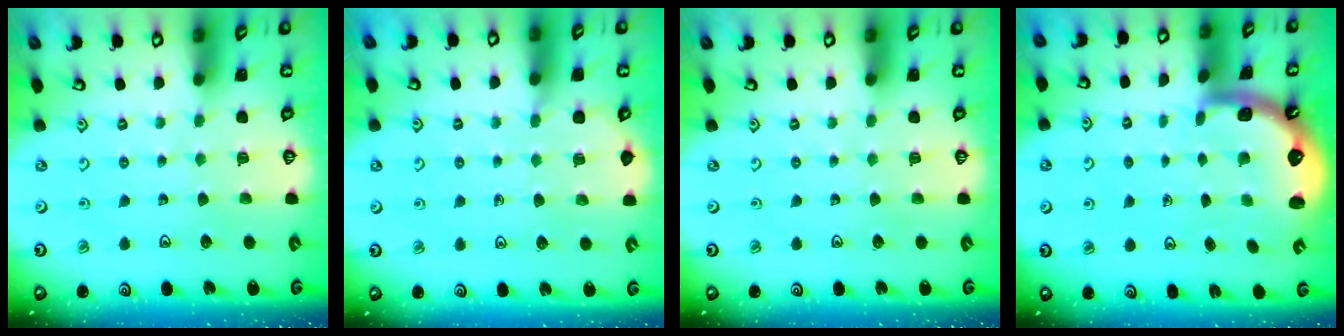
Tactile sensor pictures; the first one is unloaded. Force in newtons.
{"total": 4.1, "press": 4.1, "slide": 0.5}
{"total": 0.0}
{"total": 1.5, "press": 1.4, "slide": 0.6}